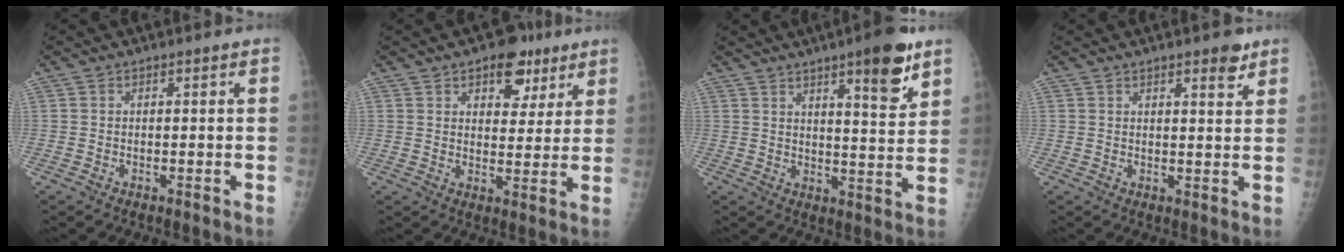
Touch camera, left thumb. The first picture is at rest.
{"total": 9.0, "force": [5.2, 5.4, 4.9], "torque": [-0.030, -0.019, 0.071]}
{"total": 11.0, "force": [6.7, 2.3, 8.4], "torque": [-0.102, -0.039, 0.093]}
{"total": 3.8, "force": [2.6, 1.1, 2.5], "torque": [-0.025, -0.015, 0.032]}